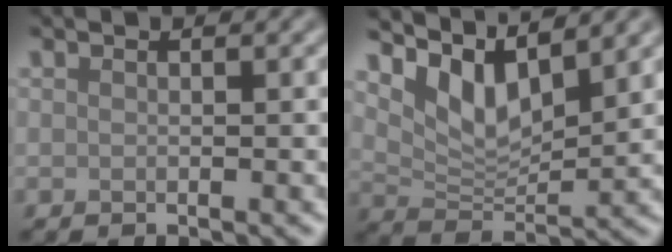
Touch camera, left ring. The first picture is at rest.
{"total": 5.2, "force": [3.9, 1.6, 3.0], "torque": [-0.070, -0.010, 0.074]}